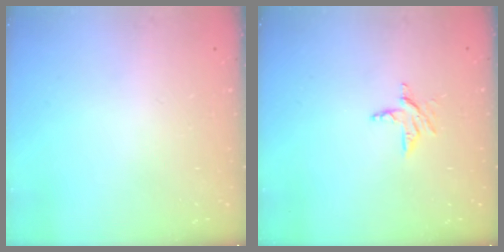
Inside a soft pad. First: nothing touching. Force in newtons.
{"total": 5.8, "press": 5.8, "slide": 0.5}